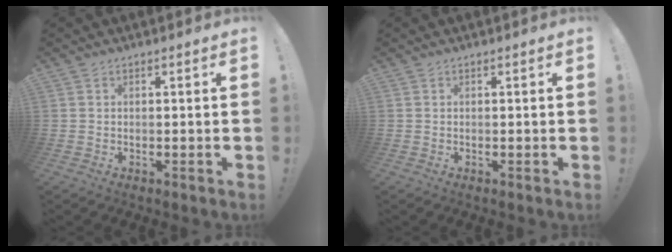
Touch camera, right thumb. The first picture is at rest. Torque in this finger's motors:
{"motor_torque": [0.00, 0.00, 0.00, 0.00, 0.00]}